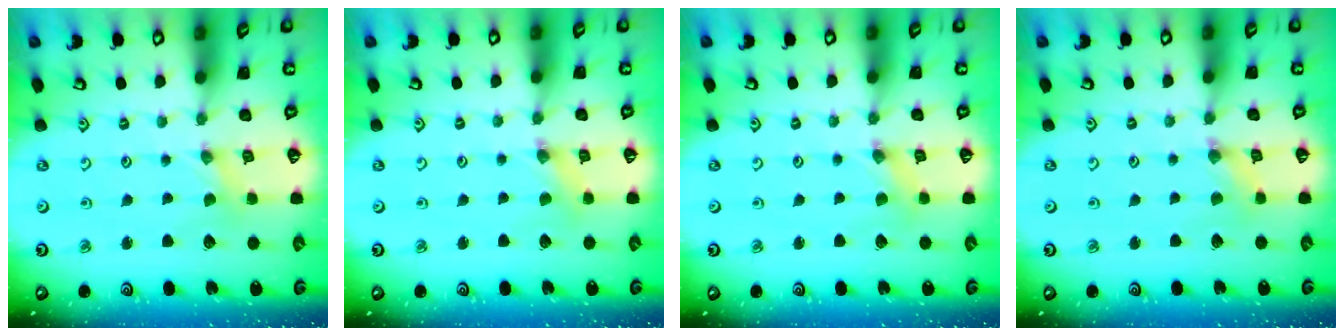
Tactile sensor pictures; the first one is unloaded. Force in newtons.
{"total": 1.3, "press": 1.2, "slide": 0.2}
{"total": 0.8, "press": 0.7, "slide": 0.3}
{"total": 1.3, "press": 1.3, "slide": 0.3}